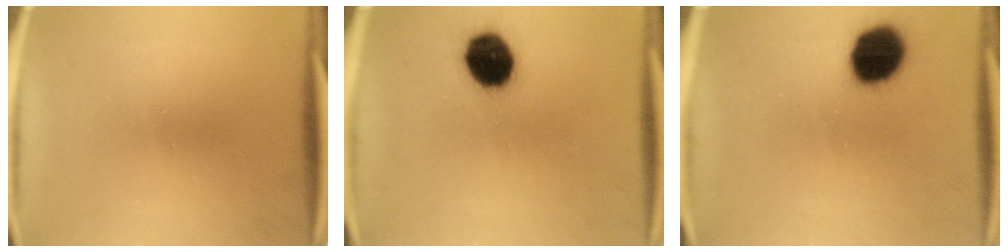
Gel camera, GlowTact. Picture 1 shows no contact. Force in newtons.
{"total": 13.1}
{"total": 13.8}